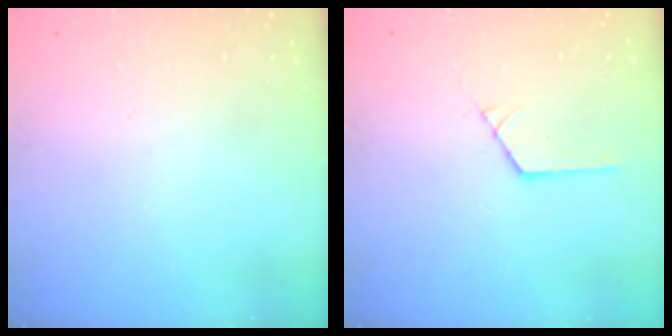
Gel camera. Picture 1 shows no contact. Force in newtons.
{"total": 1.4, "press": 1.4, "slide": 0.2}